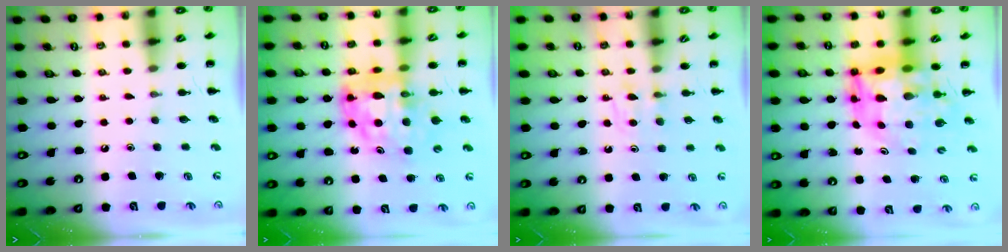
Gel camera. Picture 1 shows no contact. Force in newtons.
{"total": 11.7, "press": 11.2, "slide": 3.3}
{"total": 3.3, "press": 2.9, "slide": 1.6}
{"total": 11.9, "press": 11.3, "slide": 3.6}